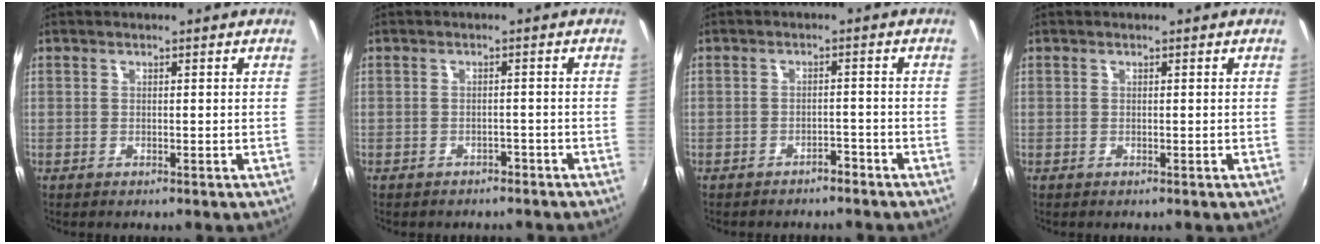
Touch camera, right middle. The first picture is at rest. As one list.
[{"total": 3.5, "force": [-3.0, 1.7, 0.8], "torque": [-0.018, -0.009, -0.037]}, {"total": 2.9, "force": [-2.6, 1.1, 0.8], "torque": [-0.022, -0.001, -0.032]}, {"total": 0.0}]